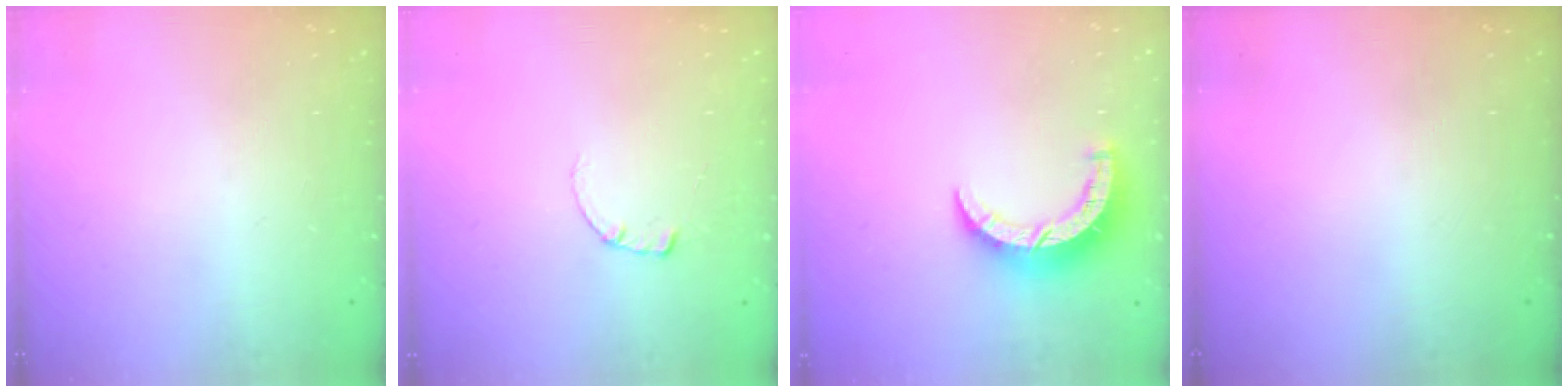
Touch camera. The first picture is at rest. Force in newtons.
{"total": 0.6, "press": 0.5, "slide": 0.2}
{"total": 7.9, "press": 7.8, "slide": 0.6}
{"total": 0.0}